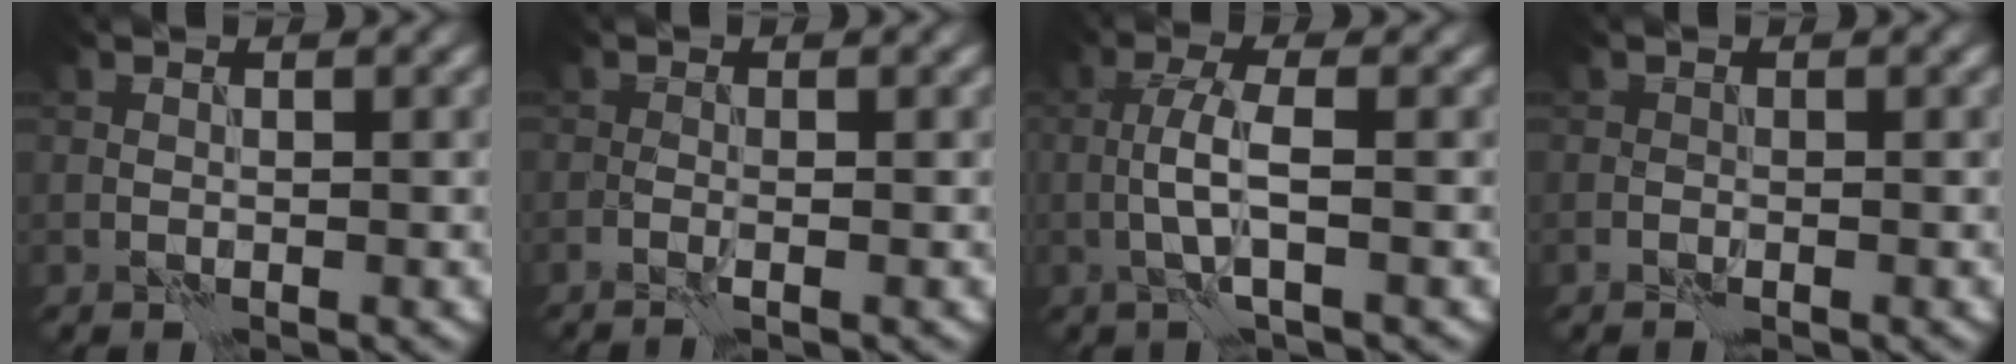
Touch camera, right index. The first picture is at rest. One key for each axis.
{"total": 1.2, "fx": -0.7, "fy": 0.1, "fz": 0.9, "tx": -0.017, "ty": 0.002, "tz": -0.015}
{"total": 3.2, "fx": -0.6, "fy": 0.5, "fz": 3.1, "tx": -0.064, "ty": 0.008, "tz": -0.018}
{"total": 0.6, "fx": -0.4, "fy": 0.3, "fz": 0.3, "tx": -0.006, "ty": 0.001, "tz": -0.008}